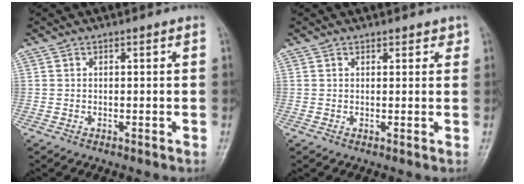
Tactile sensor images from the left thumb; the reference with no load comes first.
{"total": 1.6, "force": [1.2, 1.0, 0.3], "torque": [0.013, -0.006, 0.009]}